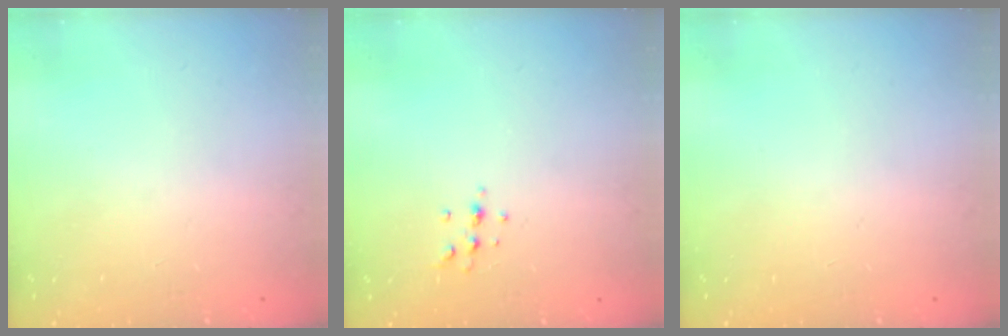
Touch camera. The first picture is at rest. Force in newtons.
{"total": 5.3, "press": 5.1, "slide": 1.5}
{"total": 0.0}